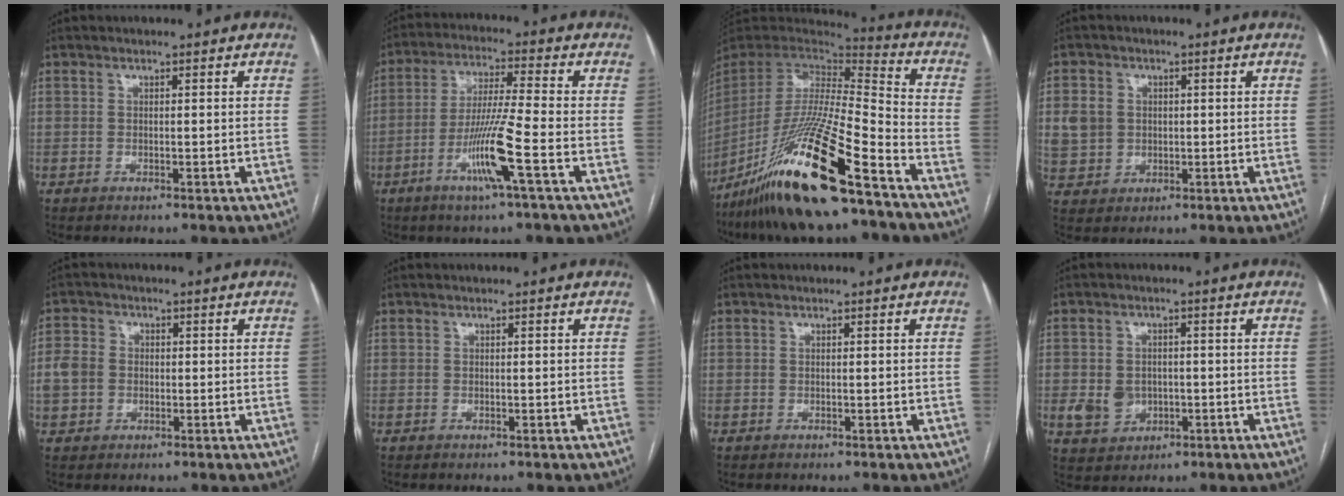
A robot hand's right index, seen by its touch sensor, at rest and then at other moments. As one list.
[{"total": 10.1, "force": [-4.2, -1.0, 9.1], "torque": [-0.177, -0.010, -0.084]}, {"total": 25.0, "force": [-16.7, 1.7, 18.5], "torque": [-0.365, -0.052, -0.310]}, {"total": 6.5, "force": [0.9, 6.1, 2.2], "torque": [-0.053, 0.013, 0.029]}, {"total": 4.5, "force": [-0.4, 4.0, 2.1], "torque": [-0.055, 0.017, -0.006]}, {"total": 0.0}, {"total": 0.0}, {"total": 5.4, "force": [-1.0, 4.7, 2.5], "torque": [-0.041, 0.010, -0.002]}]